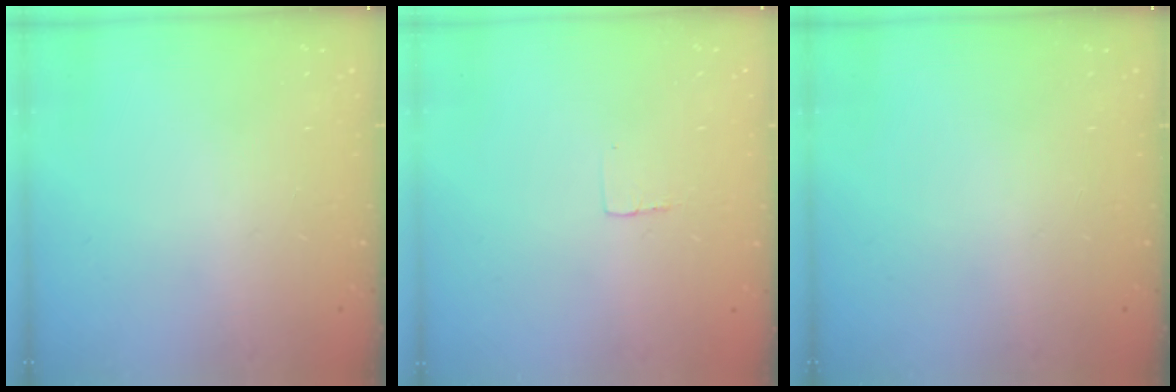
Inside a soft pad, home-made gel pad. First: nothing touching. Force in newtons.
{"total": 2.3, "press": 2.3, "slide": 0.1}
{"total": 0.0}